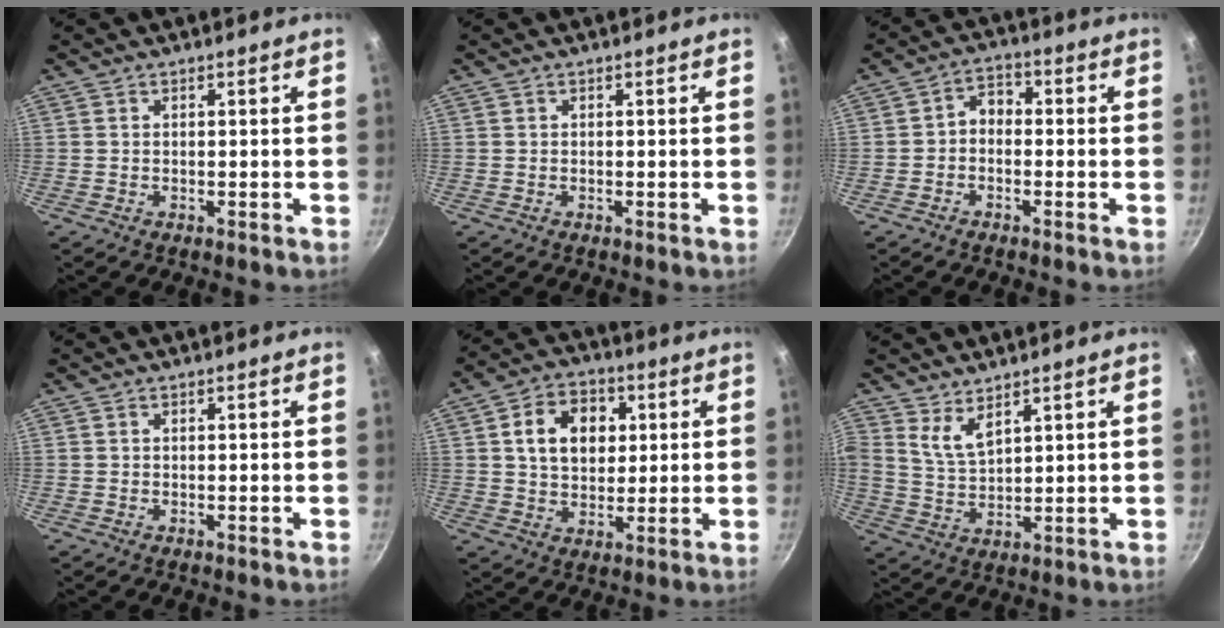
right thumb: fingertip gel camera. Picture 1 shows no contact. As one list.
[{"total": 0.0}, {"total": 3.9, "force": [-0.9, 2.9, 2.5], "torque": [-0.030, 0.023, -0.026]}, {"total": 0.0}, {"total": 11.6, "force": [2.7, 8.6, 7.3], "torque": [-0.091, 0.005, 0.039]}, {"total": 4.9, "force": [3.4, 2.1, 2.8], "torque": [-0.050, -0.035, 0.070]}]